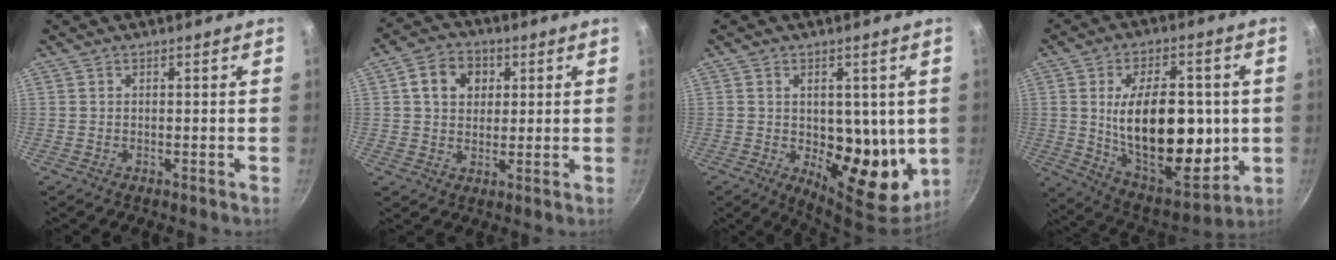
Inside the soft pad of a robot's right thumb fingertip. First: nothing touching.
{"total": 8.1, "force": [2.4, 6.5, 4.2], "torque": [-0.048, 0.005, 0.031]}
{"total": 13.2, "force": [0.5, 7.9, 10.6], "torque": [-0.100, -0.046, 0.021]}
{"total": 24.8, "force": [0.4, 13.8, 20.6], "torque": [-0.284, -0.019, 0.019]}